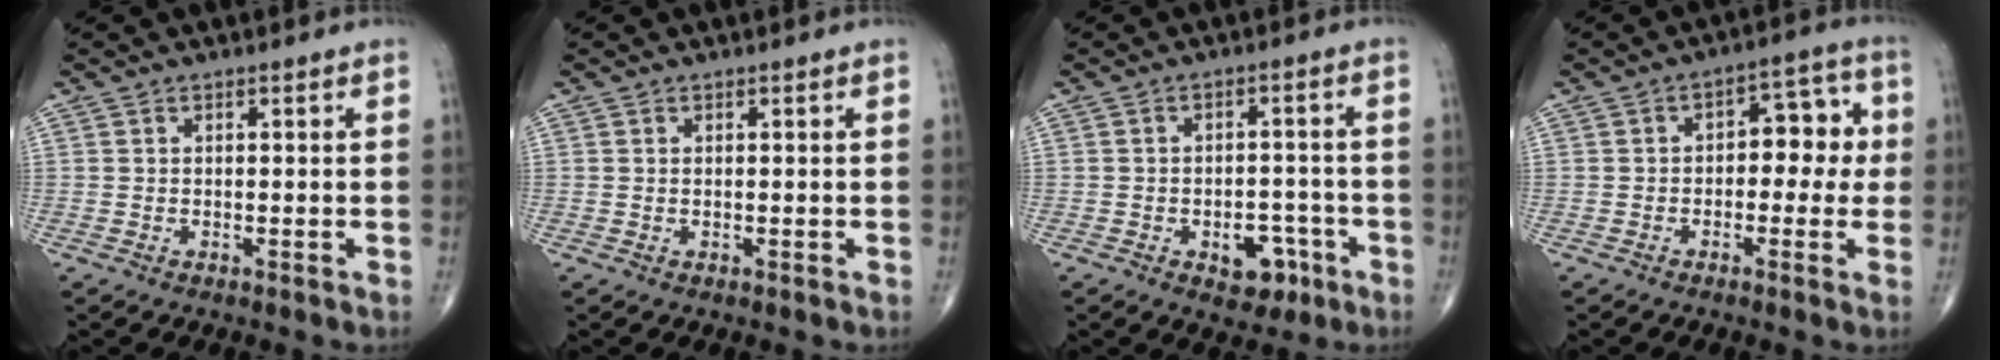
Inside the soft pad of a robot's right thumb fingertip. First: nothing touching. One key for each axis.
{"total": 0.0}
{"total": 6.9, "fx": -3.2, "fy": 4.4, "fz": 4.3, "tx": -0.029, "ty": 0.026, "tz": -0.037}
{"total": 8.4, "fx": 0.0, "fy": 5.1, "fz": 6.7, "tx": -0.044, "ty": 0.031, "tz": -0.009}